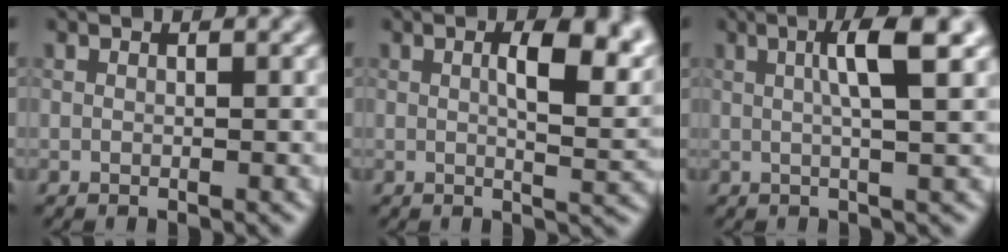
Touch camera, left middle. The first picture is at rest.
{"total": 6.5, "force": [1.8, 2.3, 5.8], "torque": [-0.075, 0.001, 0.027]}
{"total": 4.9, "force": [1.3, 0.8, 4.6], "torque": [-0.071, 0.009, 0.018]}